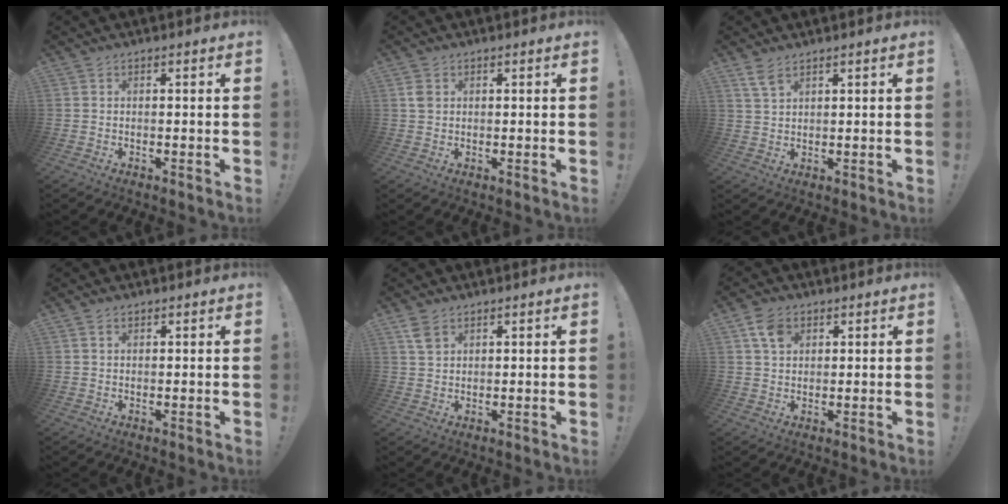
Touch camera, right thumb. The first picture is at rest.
{"total": 2.4, "force": [0.8, 1.9, 1.2], "torque": [-0.024, 0.005, 0.015]}
{"total": 4.4, "force": [3.0, 1.8, 2.7], "torque": [-0.053, -0.011, 0.056]}
{"total": 1.4, "force": [0.9, 0.9, 0.6], "torque": [-0.006, -0.002, 0.016]}
{"total": 4.2, "force": [2.5, 2.6, 2.2], "torque": [-0.032, -0.010, 0.047]}
{"total": 6.5, "force": [3.0, 4.6, 3.5], "torque": [-0.065, 0.001, 0.059]}